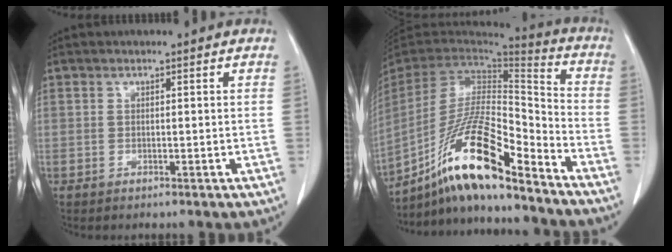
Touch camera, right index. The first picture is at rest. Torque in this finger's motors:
{"motor_torque": [1.10, -1.04, 0.66, 0.21]}